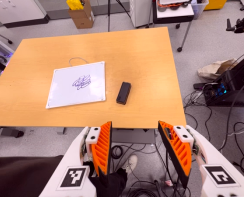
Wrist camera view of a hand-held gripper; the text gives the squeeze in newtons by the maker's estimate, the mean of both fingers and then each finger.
{"total": 0.0}